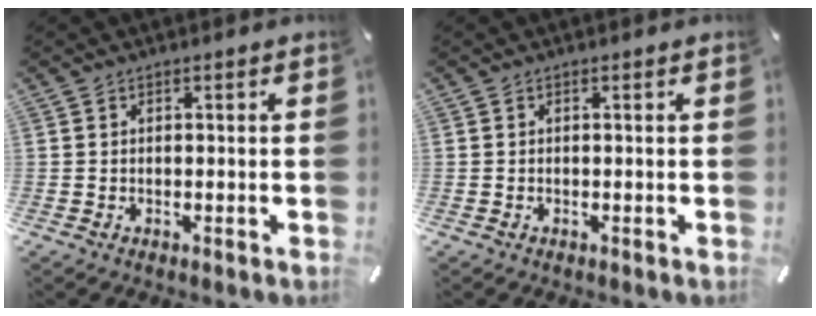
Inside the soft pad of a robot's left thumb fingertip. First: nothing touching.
{"total": 0.0}